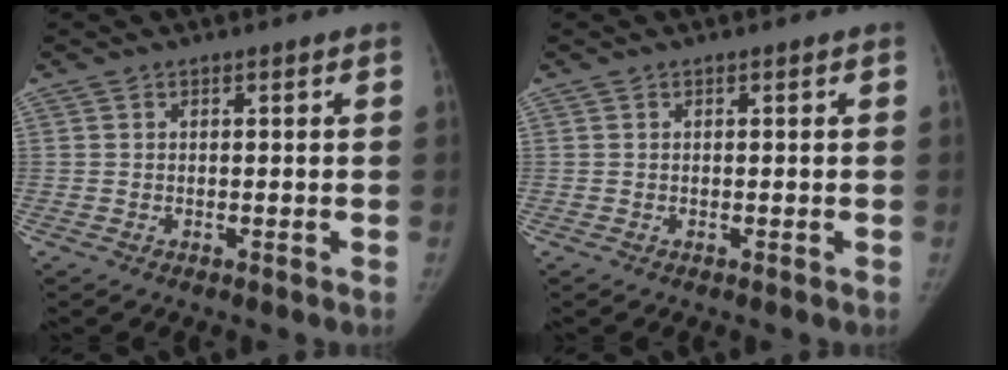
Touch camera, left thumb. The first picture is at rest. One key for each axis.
{"total": 0.0}